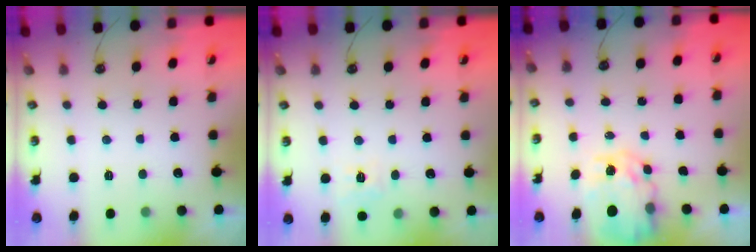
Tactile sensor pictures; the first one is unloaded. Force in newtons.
{"total": 7.4, "press": 7.4, "slide": 0.6}
{"total": 8.4, "press": 8.4, "slide": 0.6}